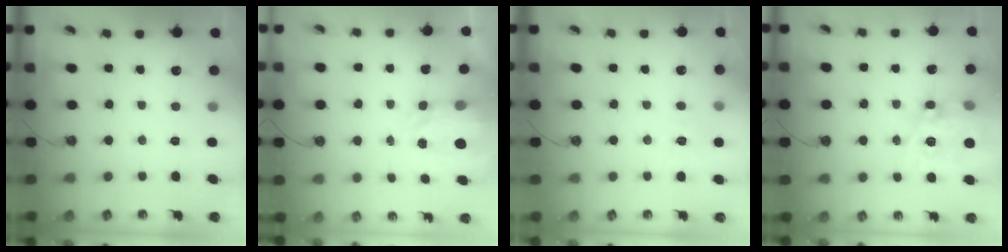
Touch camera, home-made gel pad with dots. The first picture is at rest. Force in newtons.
{"total": 3.8, "press": 3.7, "slide": 0.5}
{"total": 6.7, "press": 6.6, "slide": 0.6}
{"total": 15.5, "press": 15.4, "slide": 1.3}